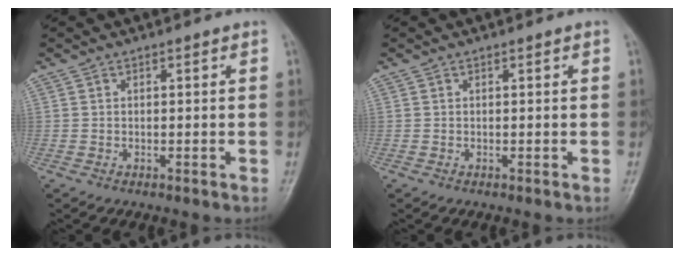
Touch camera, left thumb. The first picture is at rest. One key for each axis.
{"total": 0.0}